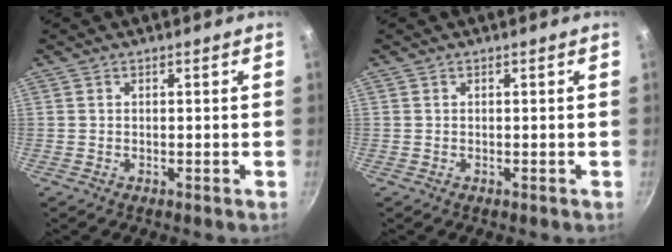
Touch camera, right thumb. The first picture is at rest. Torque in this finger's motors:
{"motor_torque": [-0.06, 0.06, -0.04, 0.08, 0.01]}